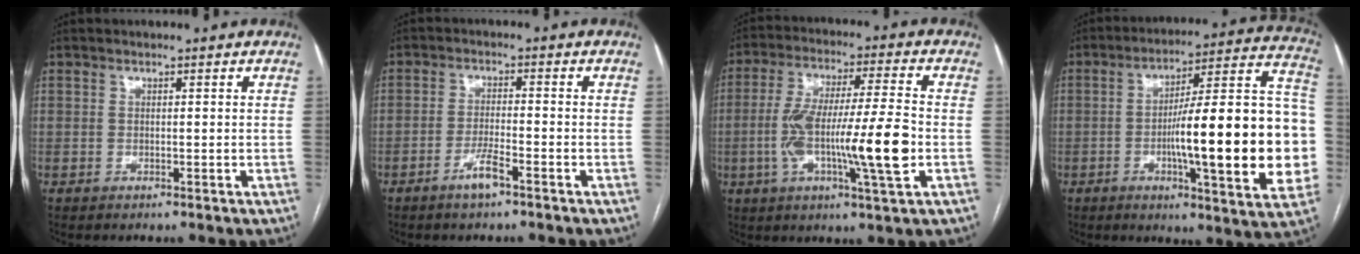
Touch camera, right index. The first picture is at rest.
{"total": 3.9, "force": [-2.5, 0.3, 2.9], "torque": [-0.059, -0.003, -0.048]}
{"total": 15.5, "force": [-3.1, 0.9, 15.1], "torque": [-0.278, 0.001, -0.057]}
{"total": 25.3, "force": [-3.7, 3.2, 24.8], "torque": [-0.282, 0.025, -0.053]}